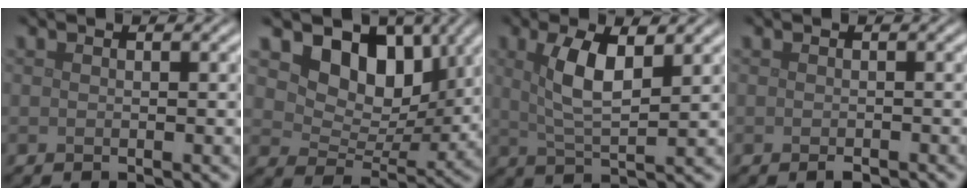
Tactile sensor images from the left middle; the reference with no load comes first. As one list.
[{"total": 8.1, "force": [3.9, 5.2, 4.7], "torque": [-0.067, -0.009, 0.056]}, {"total": 5.0, "force": [1.7, 1.6, 4.4], "torque": [-0.088, 0.000, 0.030]}, {"total": 0.7, "force": [-0.4, 0.3, 0.5], "torque": [-0.008, -0.004, -0.005]}]